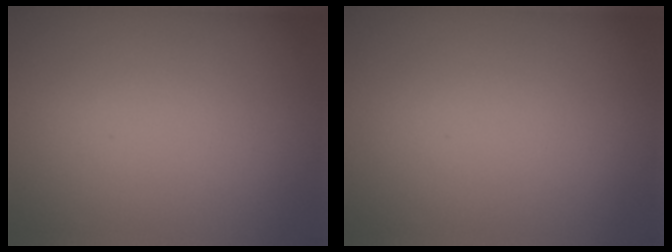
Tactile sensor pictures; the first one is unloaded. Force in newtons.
{"total": 0.0}